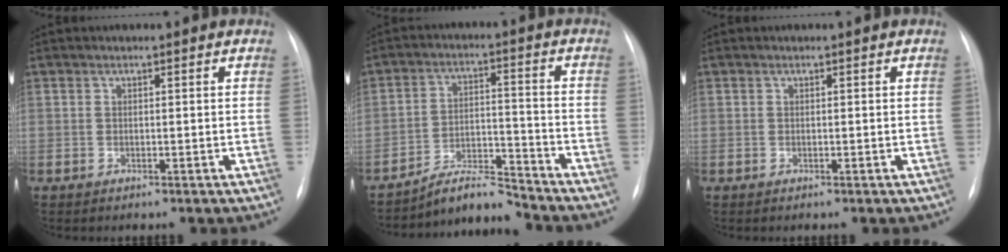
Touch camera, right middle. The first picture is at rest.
{"total": 6.5, "force": [-6.5, -0.3, 0.5], "torque": [-0.011, 0.009, -0.112]}
{"total": 0.0}